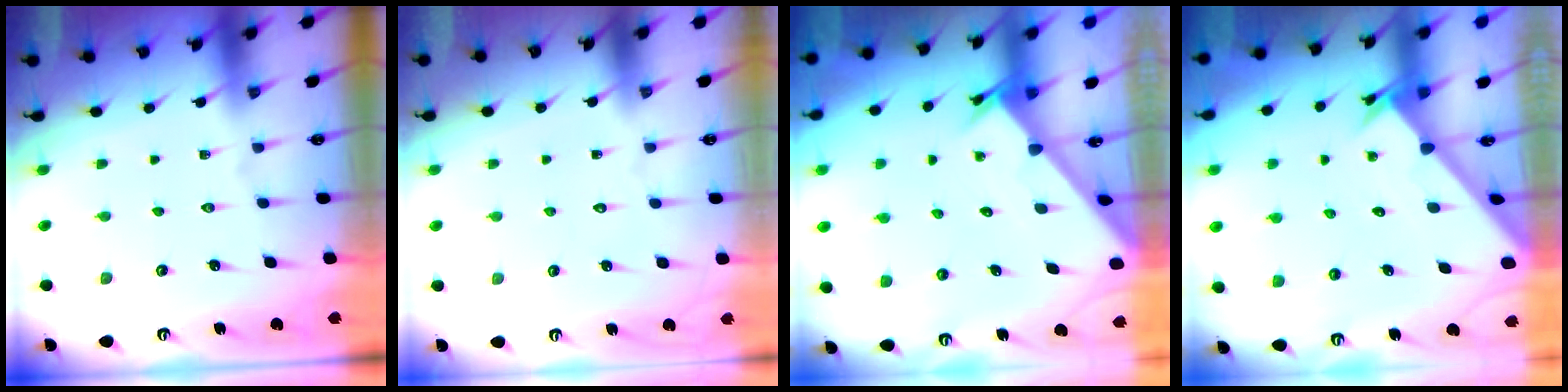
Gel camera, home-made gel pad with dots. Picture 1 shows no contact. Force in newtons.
{"total": 1.5, "press": 1.5, "slide": 0.1}
{"total": 2.4, "press": 2.4, "slide": 0.2}
{"total": 2.5, "press": 2.5, "slide": 0.2}